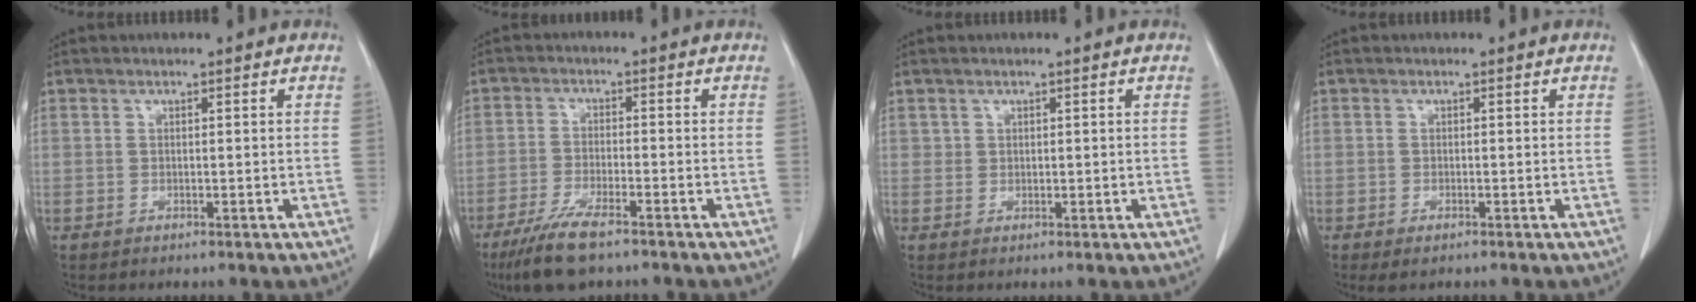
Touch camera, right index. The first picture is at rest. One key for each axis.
{"total": 8.1, "fx": -5.8, "fy": 1.2, "fz": 5.4, "tx": -0.104, "ty": -0.020, "tz": -0.100}
{"total": 1.0, "fx": 0.5, "fy": 0.8, "fz": 0.1, "tx": 0.010, "ty": 0.001, "tz": 0.007}
{"total": 1.7, "fx": -1.1, "fy": 0.5, "fz": 1.1, "tx": -0.019, "ty": -0.004, "tz": -0.013}